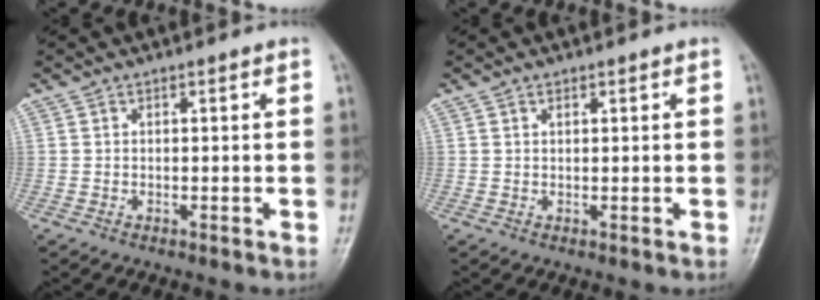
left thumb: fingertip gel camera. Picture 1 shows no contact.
{"total": 1.1, "force": [0.6, 0.6, 0.7], "torque": [-0.007, -0.002, 0.009]}